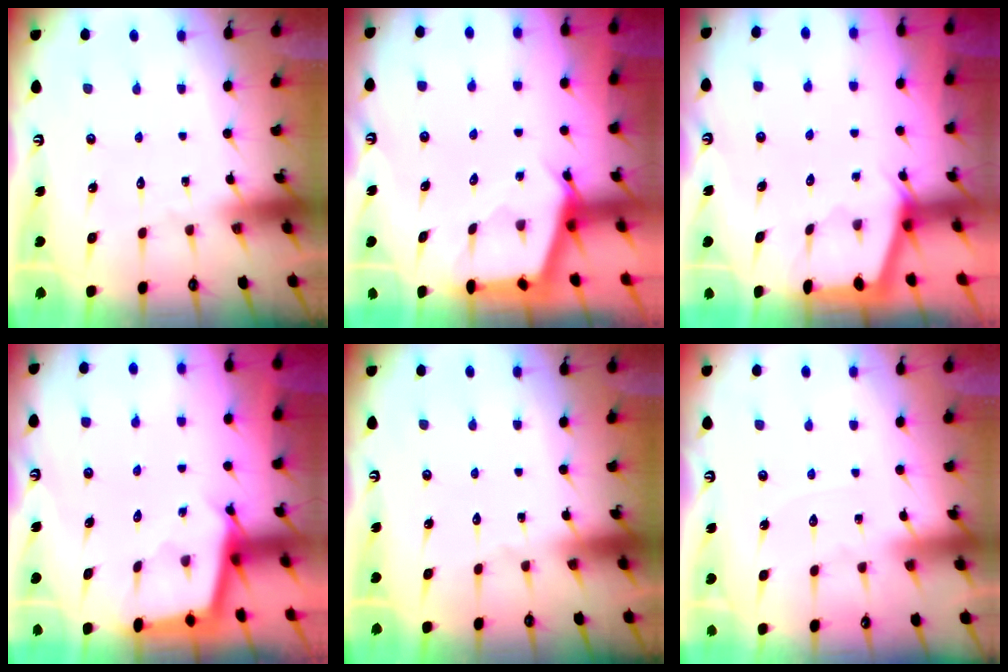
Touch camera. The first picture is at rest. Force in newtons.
{"total": 2.8, "press": 2.8, "slide": 0.4}
{"total": 2.1, "press": 2.1, "slide": 0.3}
{"total": 2.3, "press": 2.3, "slide": 0.2}
{"total": 0.0}
{"total": 2.4, "press": 2.4, "slide": 0.4}